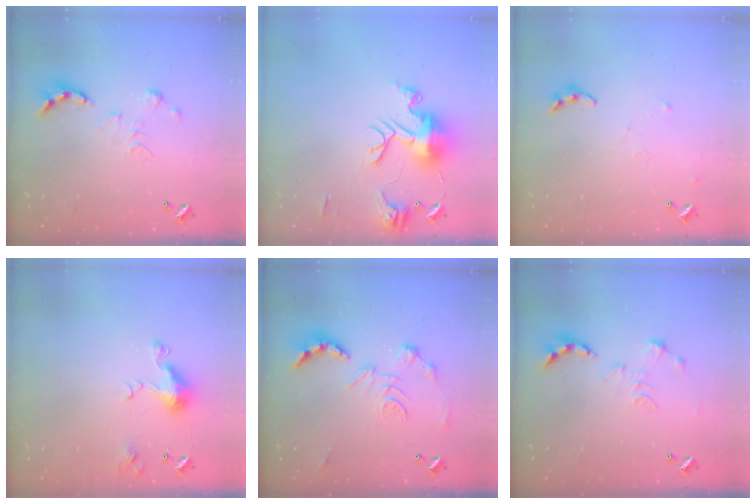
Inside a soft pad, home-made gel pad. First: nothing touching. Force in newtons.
{"total": 13.5, "press": 13.5, "slide": 1.0}
{"total": 5.7, "press": 5.6, "slide": 0.6}
{"total": 6.6, "press": 6.5, "slide": 1.0}
{"total": 2.9, "press": 2.3, "slide": 1.7}
{"total": 0.0}